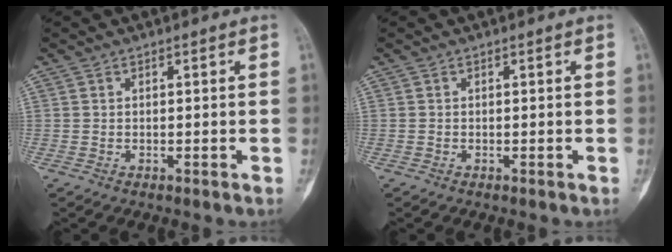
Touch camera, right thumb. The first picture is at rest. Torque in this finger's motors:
{"motor_torque": [0.16, 0.16, 0.05, 0.00, 0.01]}